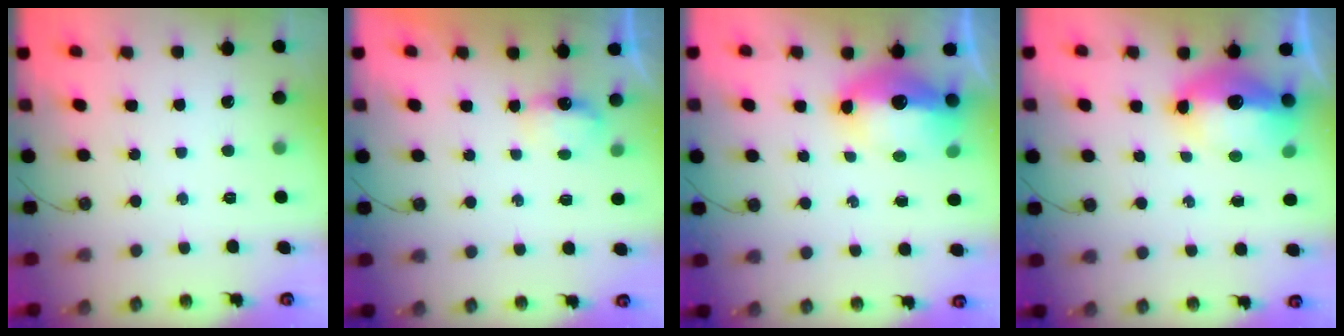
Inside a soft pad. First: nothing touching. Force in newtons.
{"total": 5.2, "press": 5.1, "slide": 0.7}
{"total": 19.9, "press": 15.4, "slide": 12.5}
{"total": 19.9, "press": 15.4, "slide": 12.5}